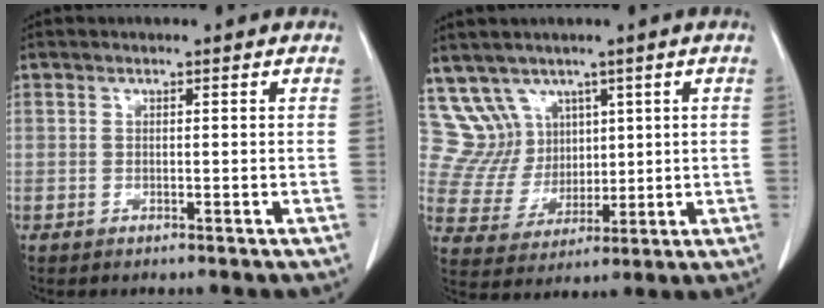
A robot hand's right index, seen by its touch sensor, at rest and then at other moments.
{"total": 8.6, "force": [5.6, 6.5, 0.2], "torque": [-0.008, 0.035, 0.124]}